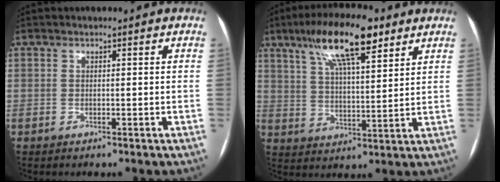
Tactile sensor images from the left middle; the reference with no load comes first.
{"total": 13.5, "force": [8.2, 3.1, 10.2], "torque": [-0.185, 0.019, 0.144]}